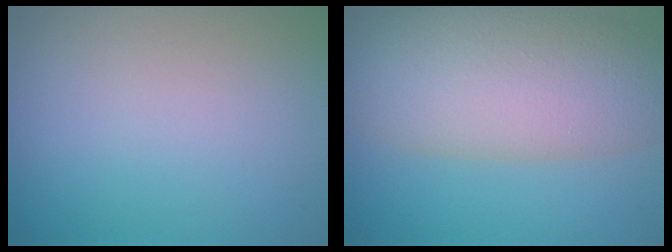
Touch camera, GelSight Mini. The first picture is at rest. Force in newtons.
{"total": 8.6, "press": 8.6, "slide": 0.6}